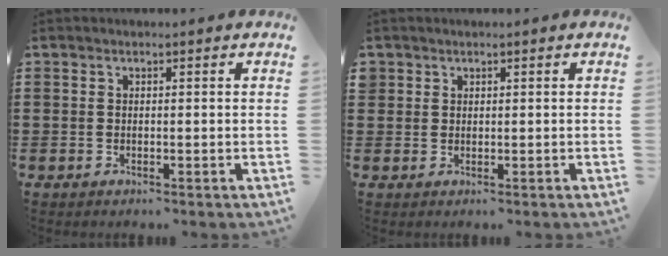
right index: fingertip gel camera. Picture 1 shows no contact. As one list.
[{"total": 1.1, "force": [0.8, 0.8, -0.1], "torque": [-0.001, 0.002, 0.016]}]